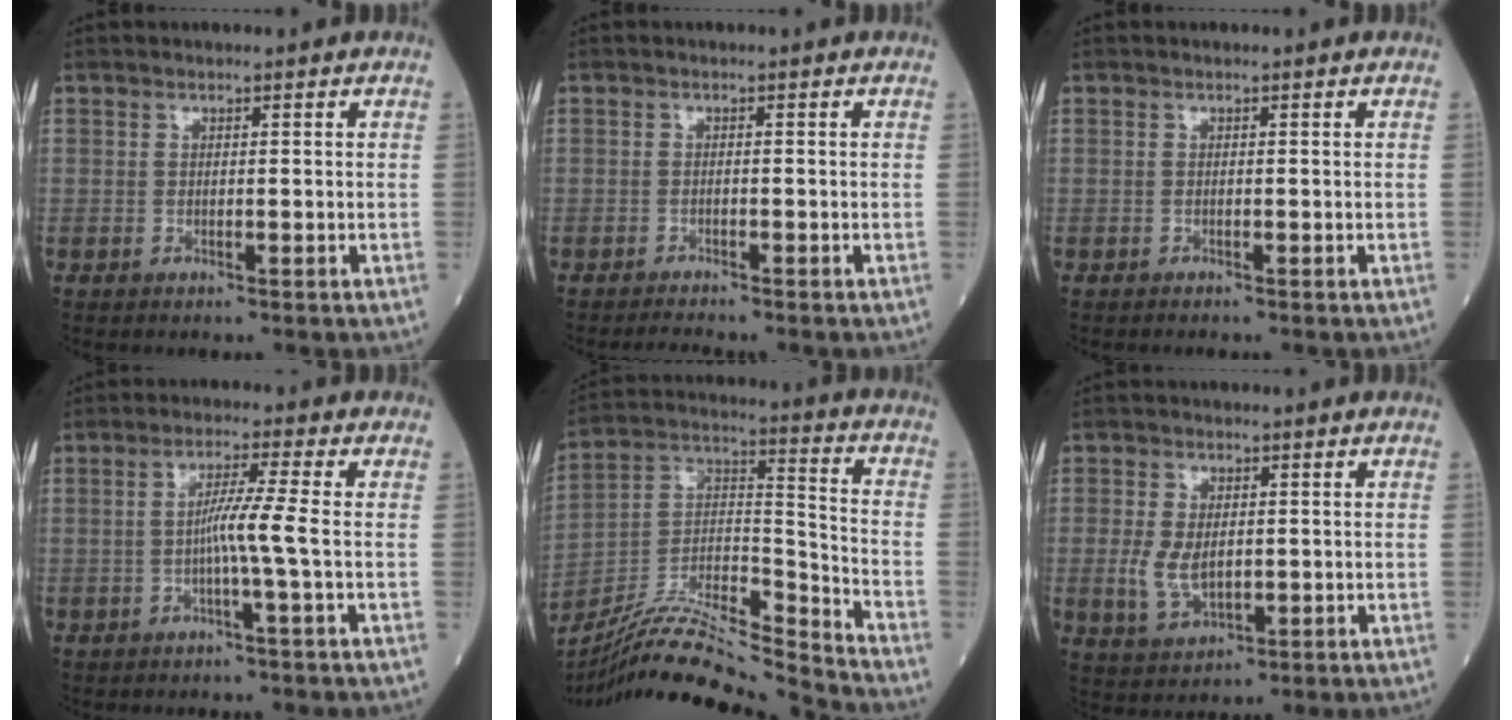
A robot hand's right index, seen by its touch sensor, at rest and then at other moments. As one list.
[{"total": 1.5, "force": [-1.4, -0.4, 0.2], "torque": [-0.008, -0.006, -0.026]}, {"total": 0.0}, {"total": 4.7, "force": [-0.9, -1.3, 4.4], "torque": [-0.081, 0.006, -0.017]}, {"total": 20.4, "force": [-19.2, -0.3, 6.9], "torque": [-0.145, 0.021, -0.334]}, {"total": 5.8, "force": [-0.4, 3.3, 4.8], "torque": [-0.104, -0.004, 0.000]}]